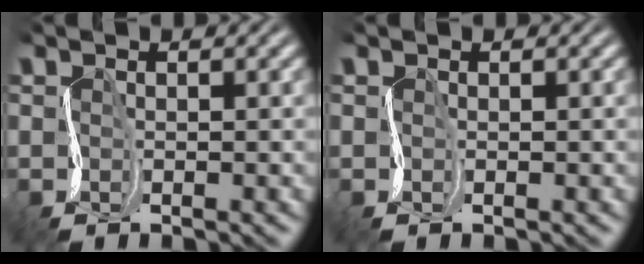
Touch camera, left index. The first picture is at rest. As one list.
[{"total": 0.0}]